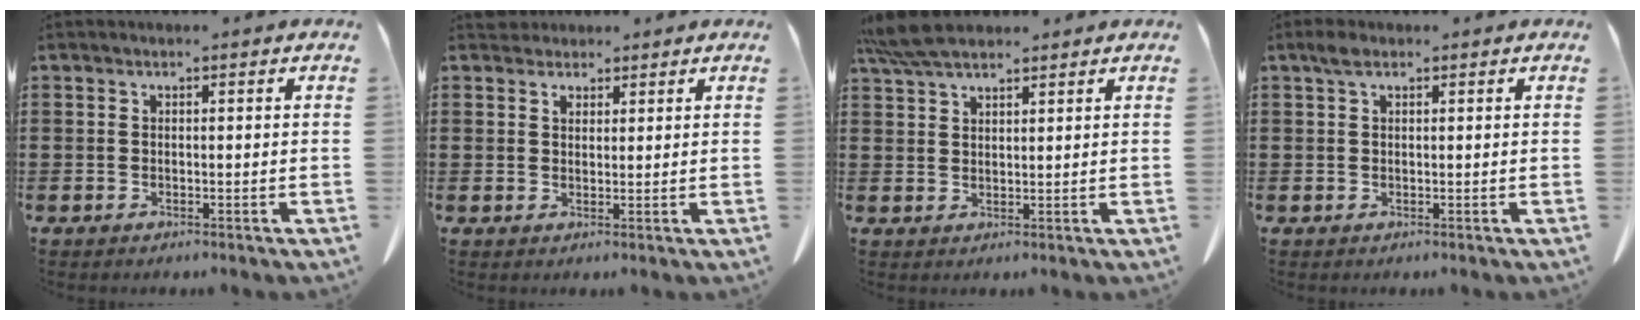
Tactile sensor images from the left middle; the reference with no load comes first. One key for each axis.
{"total": 2.1, "fx": 1.8, "fy": 1.1, "fz": 0.2, "tx": -0.001, "ty": -0.001, "tz": 0.036}
{"total": 5.9, "fx": 4.9, "fy": 1.3, "fz": 3.1, "tx": -0.073, "ty": -0.004, "tz": 0.094}
{"total": 1.9, "fx": 0.9, "fy": 0.9, "fz": 1.3, "tx": -0.031, "ty": 0.004, "tz": 0.018}